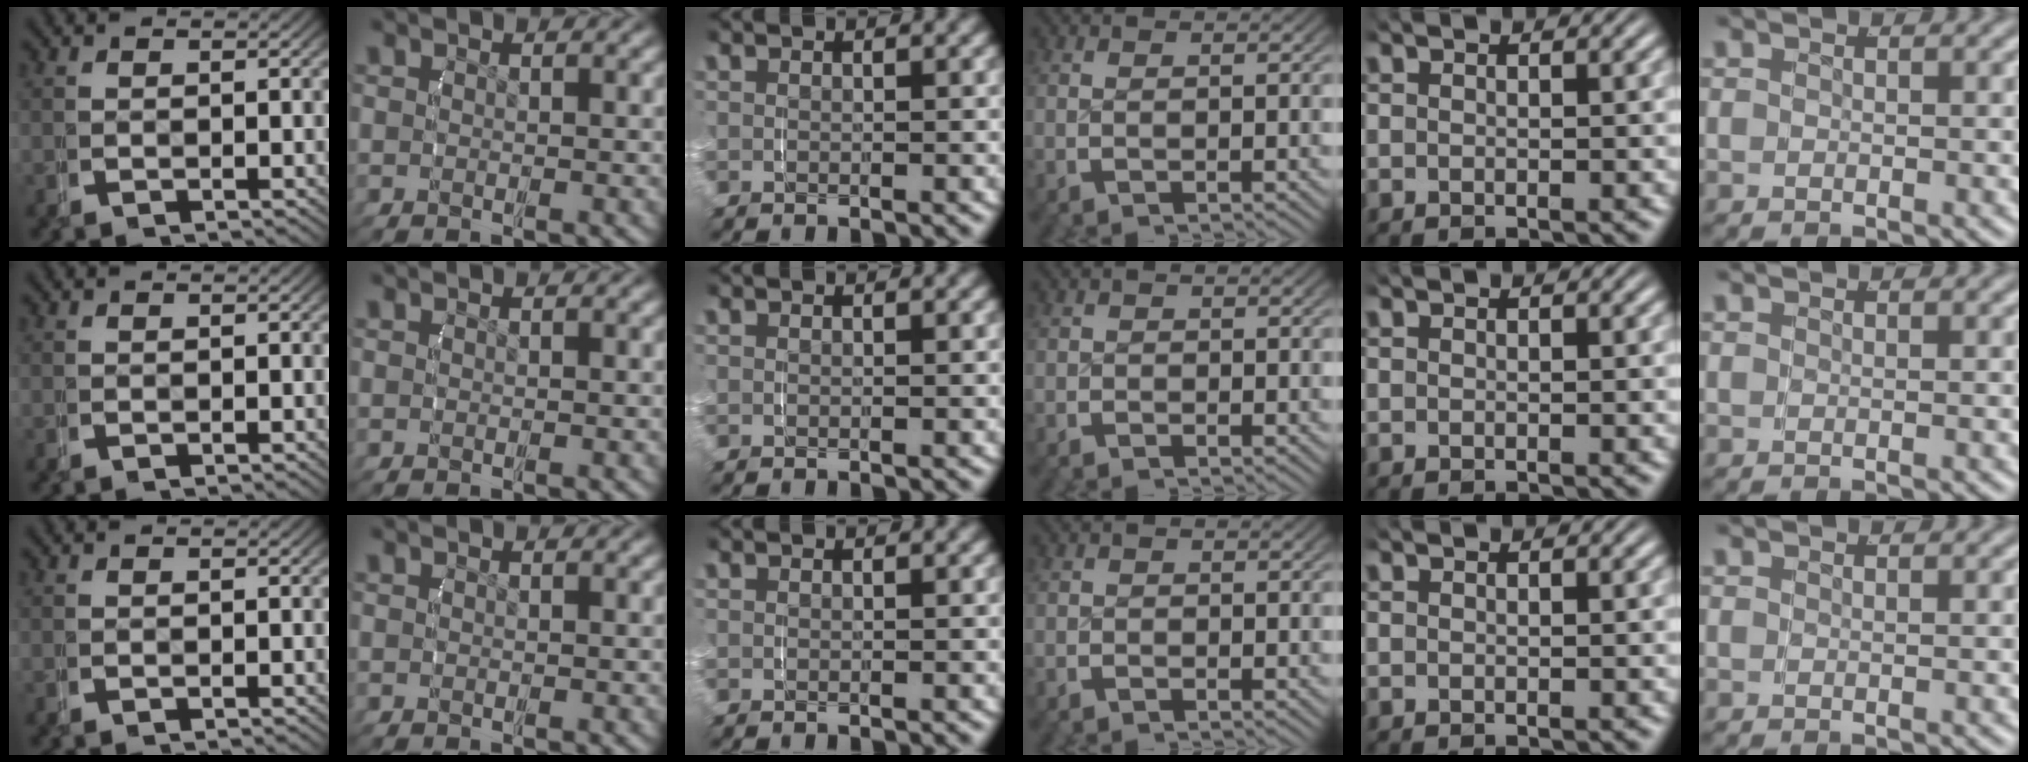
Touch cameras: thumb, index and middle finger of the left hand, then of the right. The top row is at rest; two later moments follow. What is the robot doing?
{"motion": "grasp_and_lifting", "object": "router"}